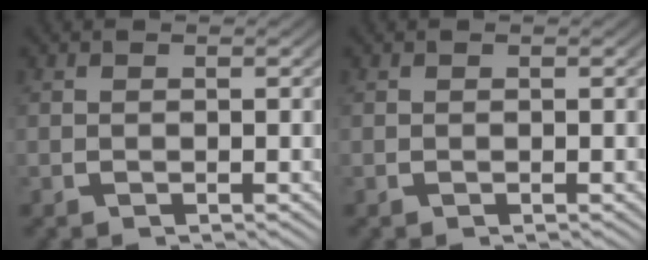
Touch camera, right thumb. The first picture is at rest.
{"total": 0.0}